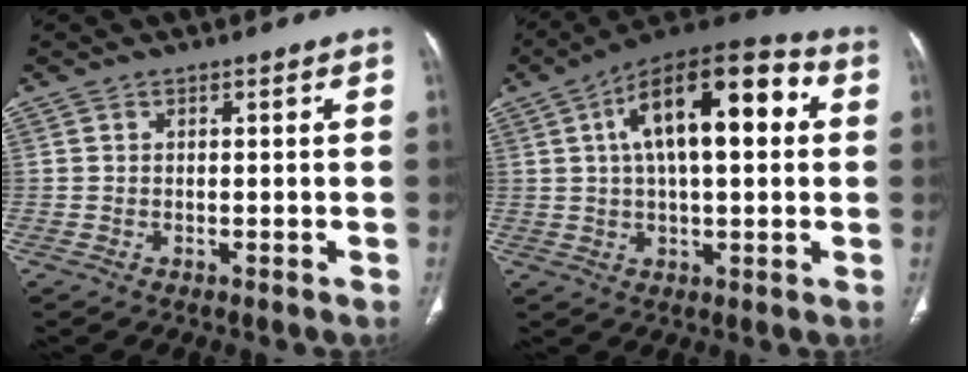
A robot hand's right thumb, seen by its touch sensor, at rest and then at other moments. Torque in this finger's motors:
{"motor_torque": [0.60, 4.41, 1.36, -0.02, 0.49]}